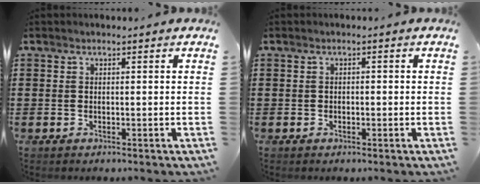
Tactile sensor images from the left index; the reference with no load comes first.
{"total": 0.7, "force": [-0.3, 0.5, 0.4], "torque": [-0.010, 0.000, -0.006]}